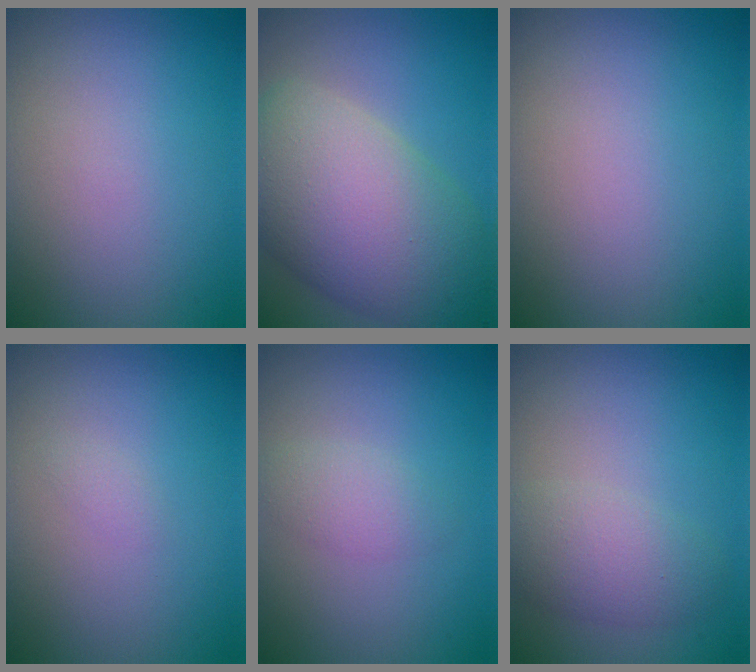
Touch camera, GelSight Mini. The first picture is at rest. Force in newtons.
{"total": 11.8, "press": 11.8, "slide": 0.6}
{"total": 0.0}
{"total": 0.6, "press": 0.6, "slide": 0.0}
{"total": 1.9, "press": 1.9, "slide": 0.0}
{"total": 3.5, "press": 3.5, "slide": 0.2}